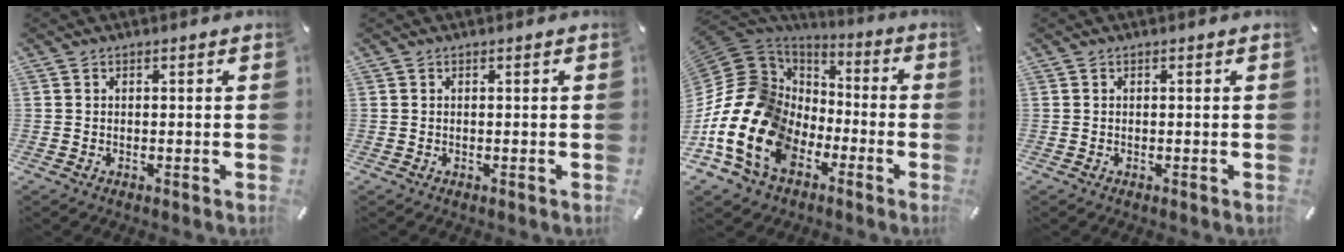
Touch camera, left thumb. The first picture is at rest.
{"total": 0.0}
{"total": 19.8, "force": [-7.0, 15.1, 10.6], "torque": [-0.249, 0.003, -0.116]}
{"total": 0.0}